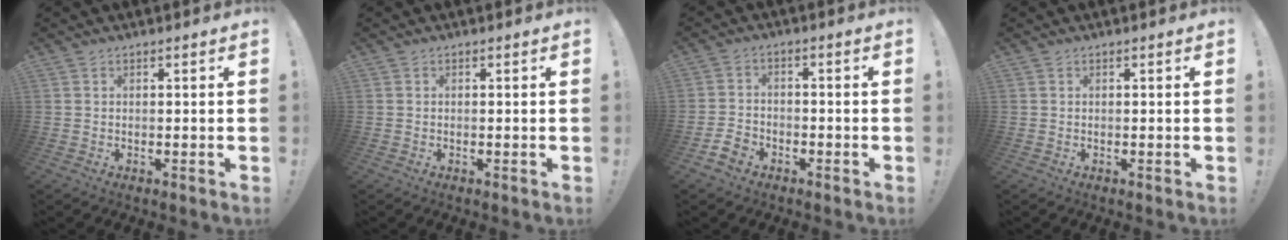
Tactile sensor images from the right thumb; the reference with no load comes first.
{"total": 0.0}
{"total": 5.8, "force": [-4.0, 3.7, 2.2], "torque": [-0.053, 0.021, -0.073]}
{"total": 0.0}